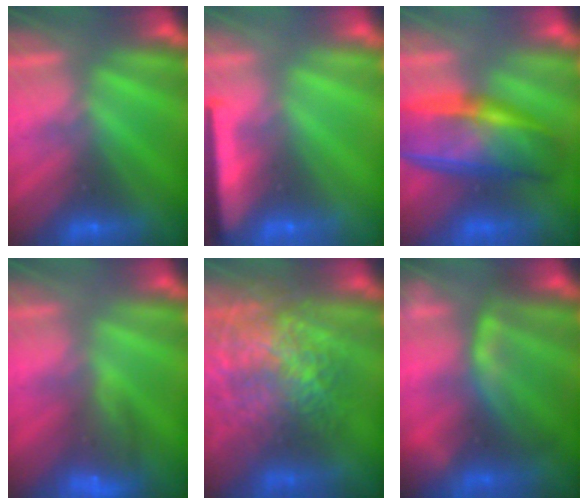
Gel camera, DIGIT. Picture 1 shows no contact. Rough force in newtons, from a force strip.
{"total": 9.0}
{"total": 7.5}
{"total": 8.1}
{"total": 11.8}
{"total": 6.0}